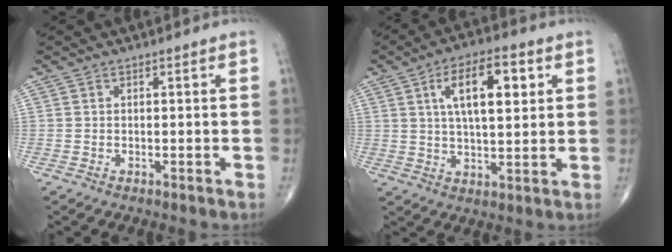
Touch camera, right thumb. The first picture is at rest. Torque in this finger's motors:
{"motor_torque": [-0.40, 2.62, 1.10, 0.34, 0.39]}